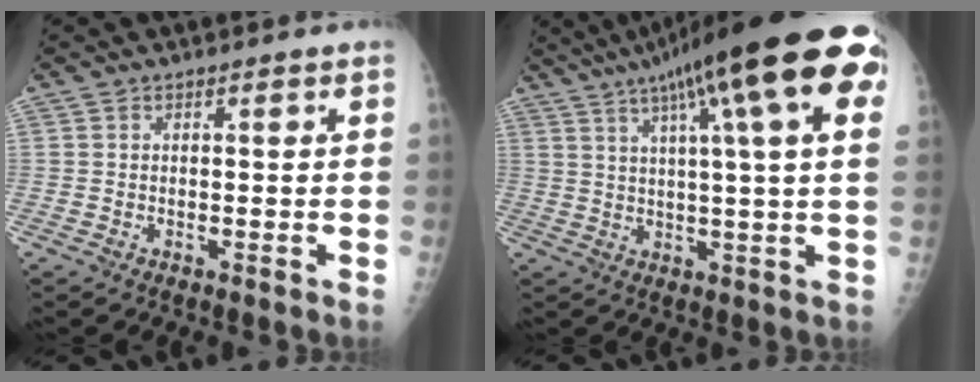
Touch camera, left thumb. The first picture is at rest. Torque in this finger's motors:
{"motor_torque": [0.94, 0.59, 1.93, -0.84, 0.53]}